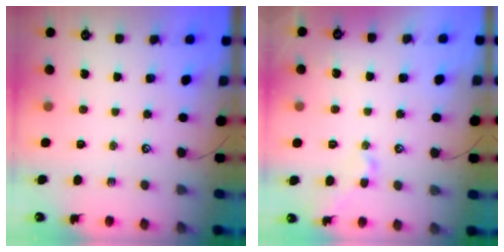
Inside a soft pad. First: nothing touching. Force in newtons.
{"total": 0.6, "press": 0.6, "slide": 0.1}